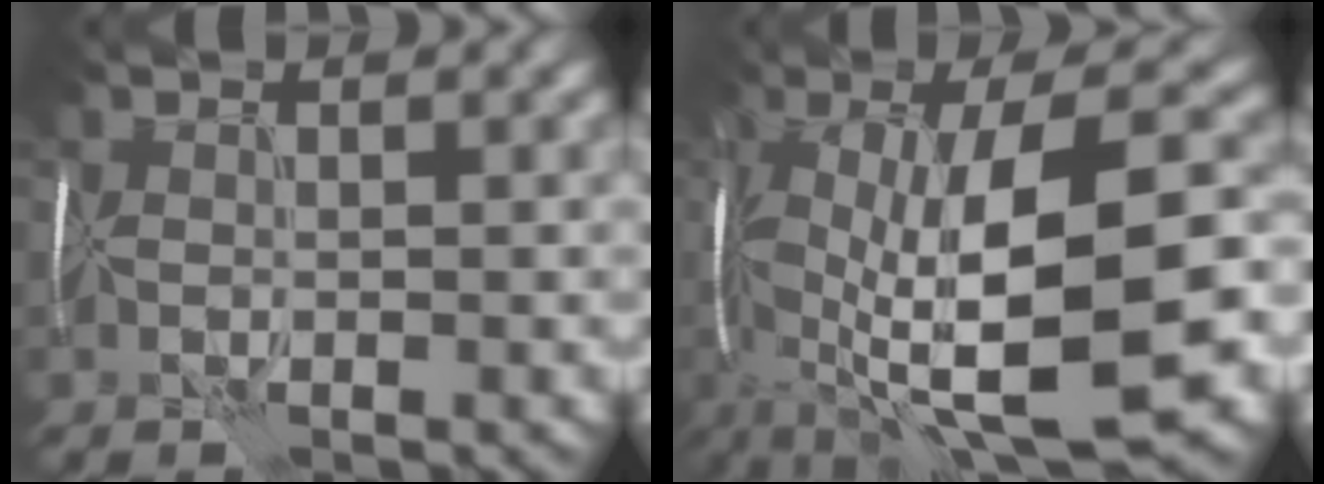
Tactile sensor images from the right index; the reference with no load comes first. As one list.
[{"total": 15.6, "force": [-3.0, 5.1, 14.4], "torque": [-0.247, 0.005, -0.048]}]